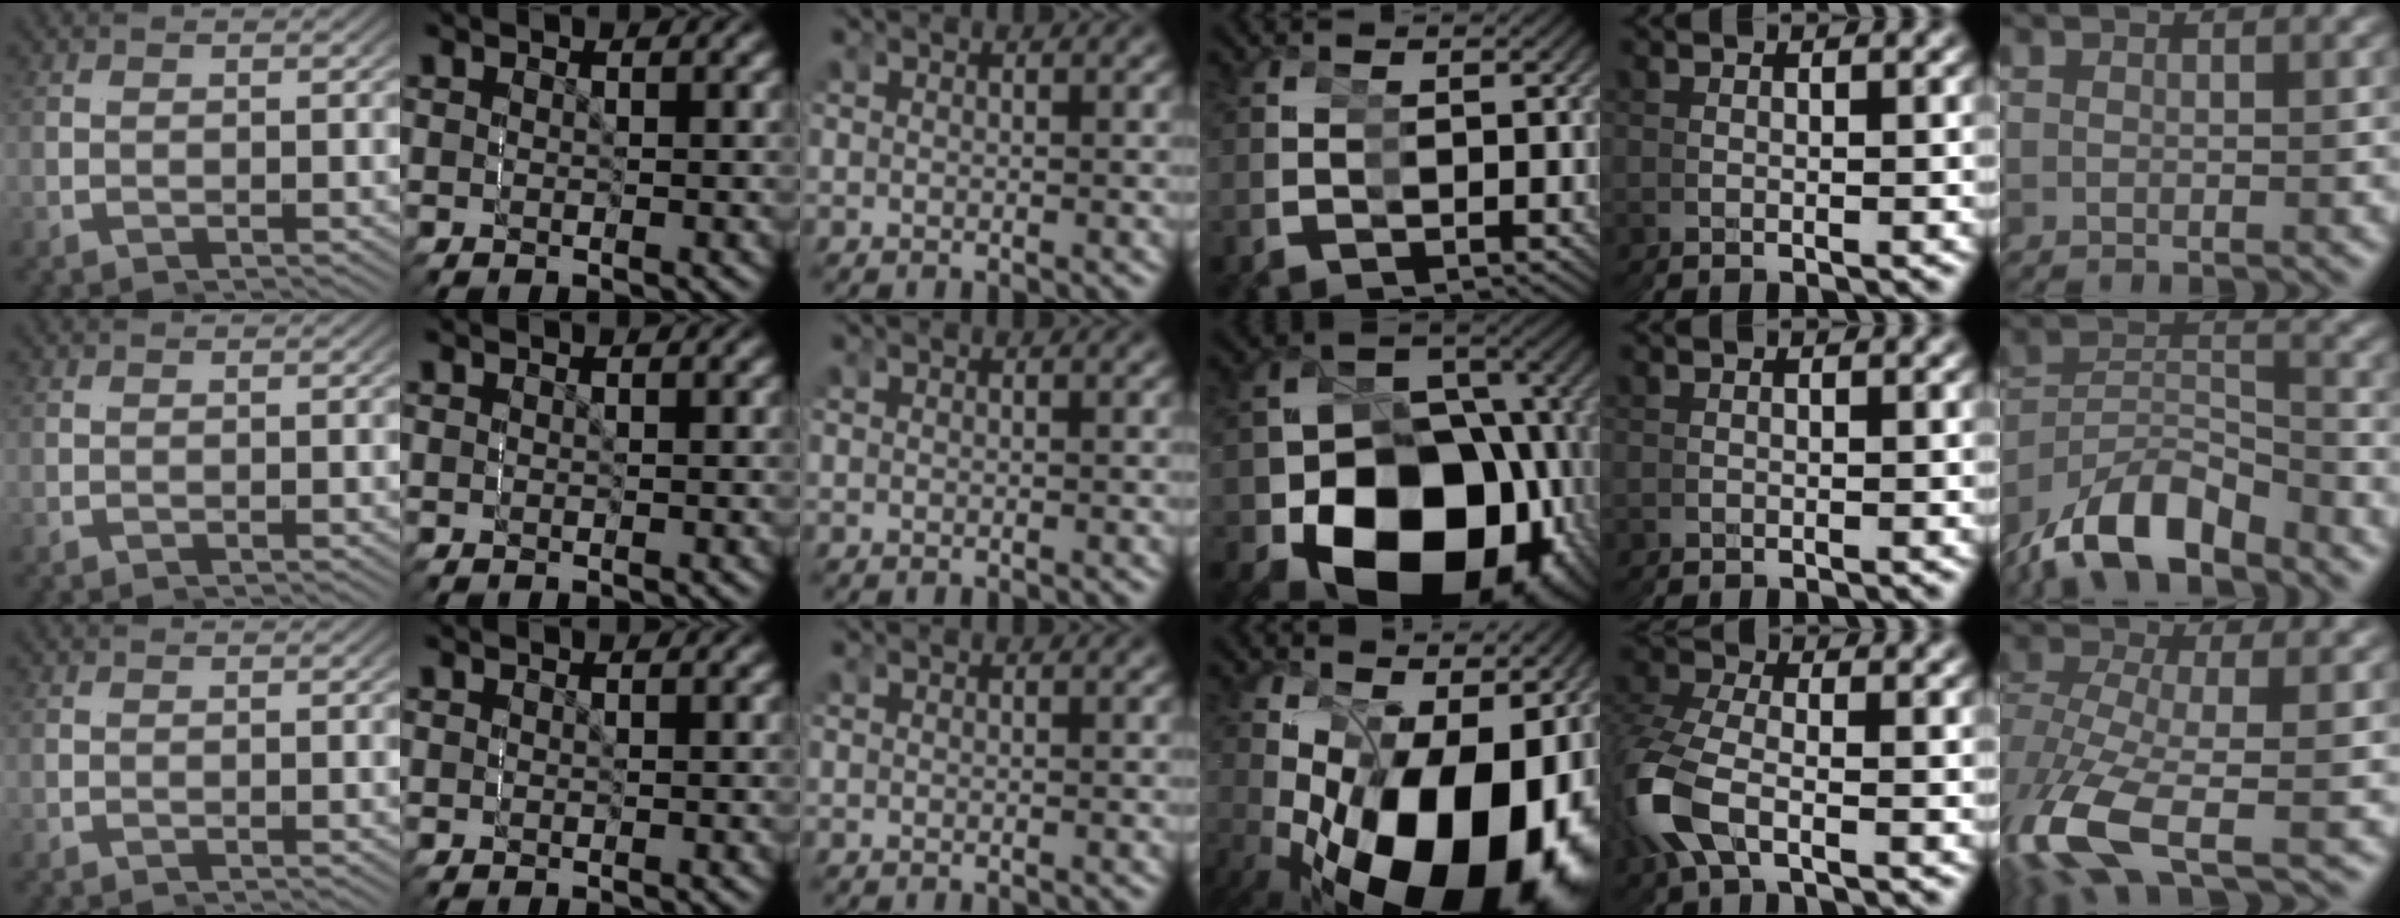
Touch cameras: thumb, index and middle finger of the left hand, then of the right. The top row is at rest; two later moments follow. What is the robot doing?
{"motion": "grasp_and_lifting", "object": "screwdriver"}